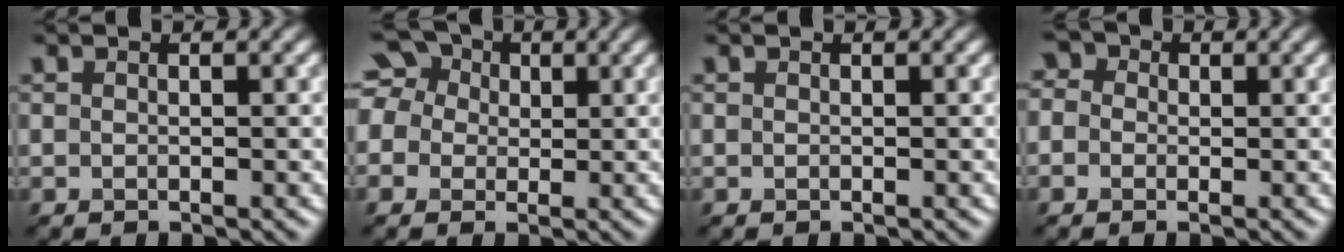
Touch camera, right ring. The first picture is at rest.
{"total": 5.4, "force": [1.6, 4.7, 2.2], "torque": [-0.064, 0.043, 0.018]}
{"total": 0.0}
{"total": 2.4, "force": [0.4, 2.2, 0.9], "torque": [-0.022, 0.023, -0.008]}